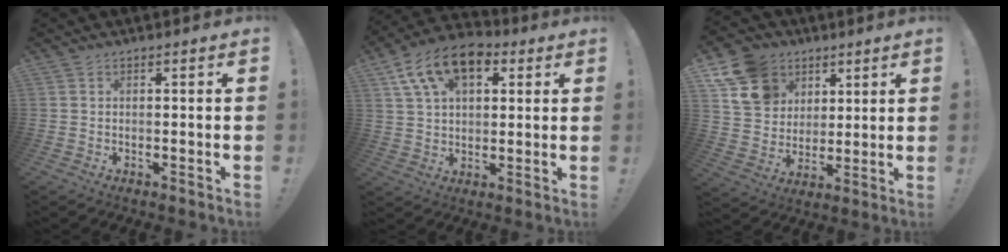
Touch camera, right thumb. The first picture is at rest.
{"total": 15.5, "force": [7.2, 9.5, 9.9], "torque": [-0.175, -0.024, 0.133]}
{"total": 15.2, "force": [7.4, 12.0, 5.7], "torque": [-0.091, -0.033, 0.153]}